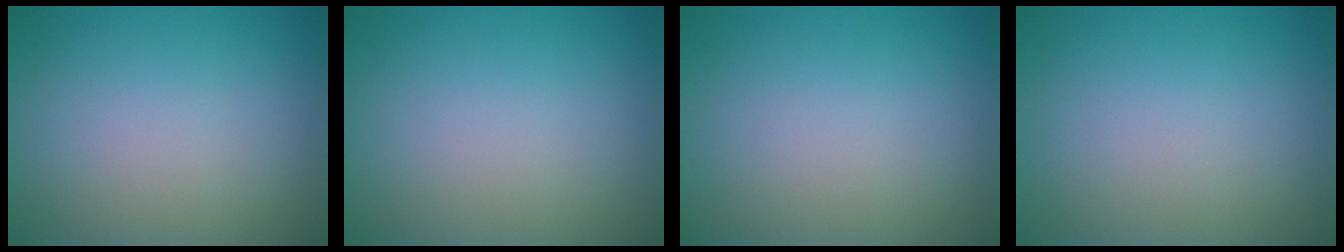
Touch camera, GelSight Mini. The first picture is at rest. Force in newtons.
{"total": 0.0}
{"total": 0.0}
{"total": 0.0}